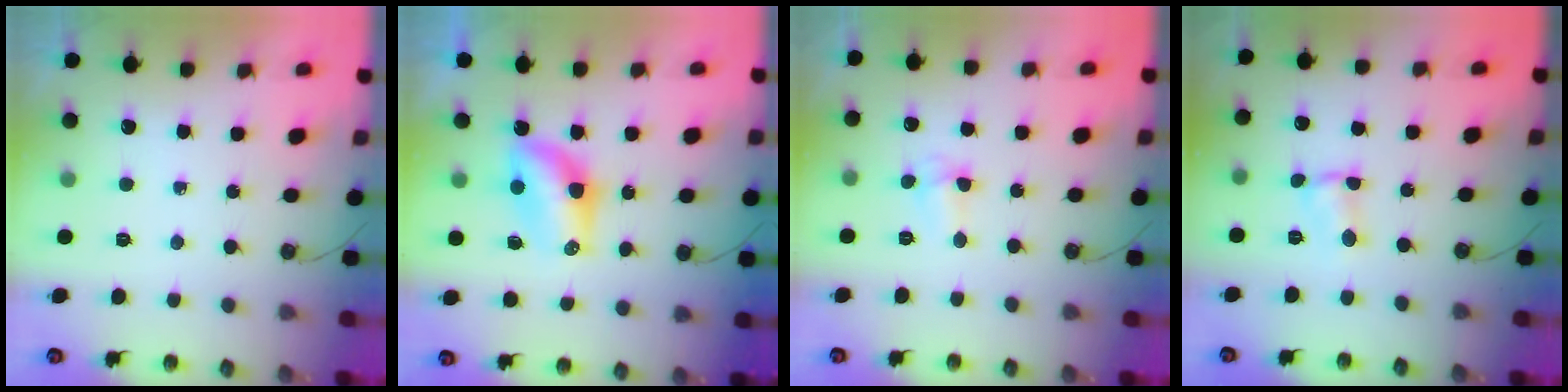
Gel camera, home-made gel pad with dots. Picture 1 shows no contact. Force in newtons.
{"total": 9.0, "press": 8.1, "slide": 4.0}
{"total": 3.2, "press": 3.1, "slide": 0.7}
{"total": 1.8, "press": 1.8, "slide": 0.3}